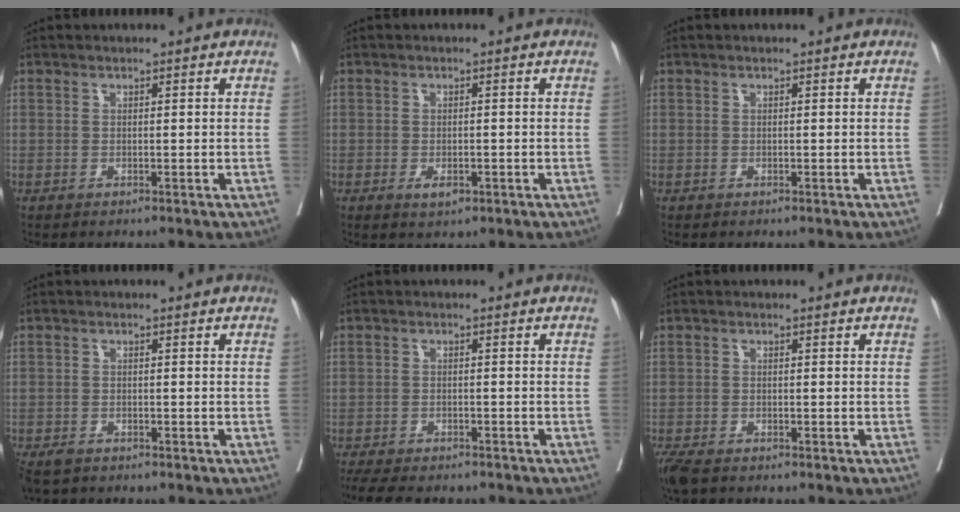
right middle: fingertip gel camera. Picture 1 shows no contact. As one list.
[{"total": 2.3, "force": [-1.0, 1.1, 1.7], "torque": [-0.025, 0.000, -0.011]}, {"total": 0.0}, {"total": 3.8, "force": [-2.8, 2.0, 1.7], "torque": [-0.034, -0.008, -0.047]}, {"total": 10.4, "force": [-8.8, 3.2, 4.4], "torque": [-0.076, -0.007, -0.124]}, {"total": 4.4, "force": [-3.2, 1.8, 2.4], "torque": [-0.051, -0.013, -0.058]}]